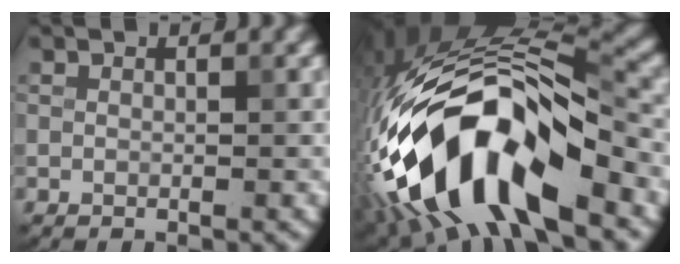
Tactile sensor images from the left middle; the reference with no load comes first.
{"total": 15.7, "force": [-6.2, 6.5, 12.8], "torque": [-0.225, 0.002, -0.105]}